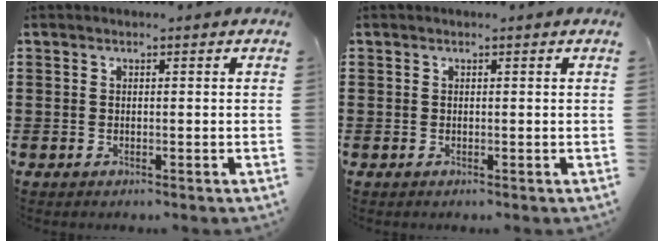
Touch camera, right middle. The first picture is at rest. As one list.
[{"total": 0.0}]